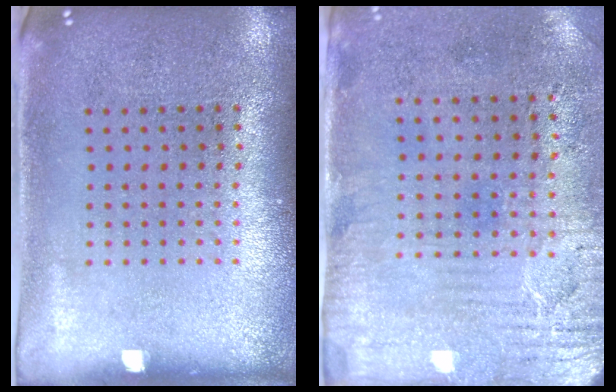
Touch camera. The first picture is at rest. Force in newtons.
{"total": 3.3, "press": 2.7, "slide": 1.9}